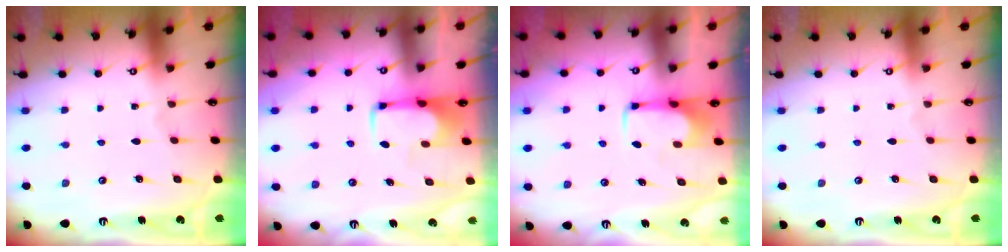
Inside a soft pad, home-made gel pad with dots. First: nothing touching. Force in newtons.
{"total": 2.0, "press": 2.0, "slide": 0.4}
{"total": 2.1, "press": 2.0, "slide": 0.4}
{"total": 0.0}